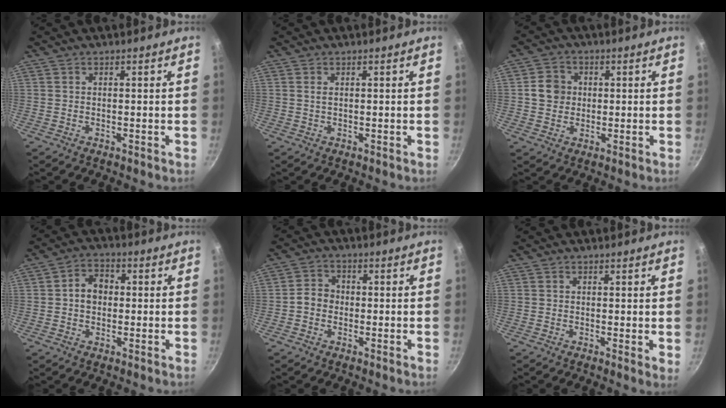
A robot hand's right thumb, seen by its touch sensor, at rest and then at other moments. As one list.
[{"total": 1.0, "force": [0.3, 0.6, 0.8], "torque": [-0.015, 0.001, 0.006]}, {"total": 5.5, "force": [0.5, 5.0, 2.2], "torque": [-0.013, 0.007, 0.000]}, {"total": 5.7, "force": [0.2, 4.6, 3.4], "torque": [-0.027, 0.015, -0.005]}, {"total": 3.9, "force": [-0.8, 3.4, 1.8], "torque": [-0.013, 0.017, -0.024]}, {"total": 1.4, "force": [0.3, 0.5, 1.3], "torque": [-0.018, -0.005, 0.001]}]